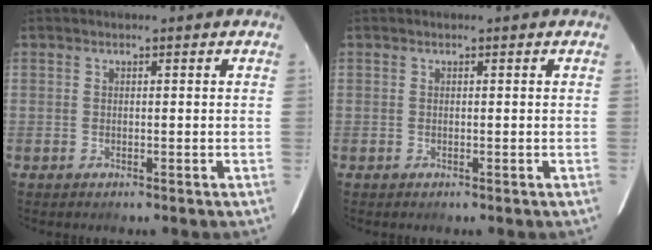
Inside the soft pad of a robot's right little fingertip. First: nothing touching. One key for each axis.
{"total": 0.0}